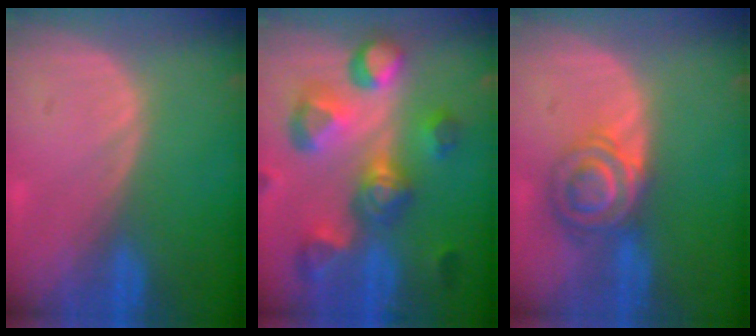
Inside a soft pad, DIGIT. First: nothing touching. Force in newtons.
{"total": 11.3, "press": 10.0, "slide": 5.2}
{"total": 7.1, "press": 6.0, "slide": 3.8}